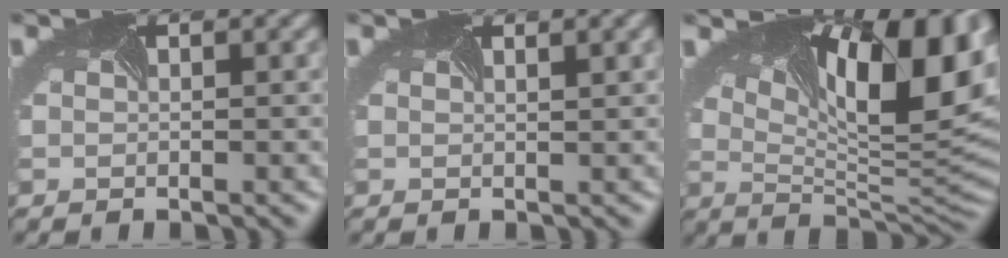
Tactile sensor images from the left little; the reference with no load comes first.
{"total": 2.5, "force": [1.3, 0.9, 1.9], "torque": [-0.015, 0.018, 0.002]}
{"total": 14.5, "force": [5.2, 6.0, 12.1], "torque": [-0.158, 0.008, 0.089]}